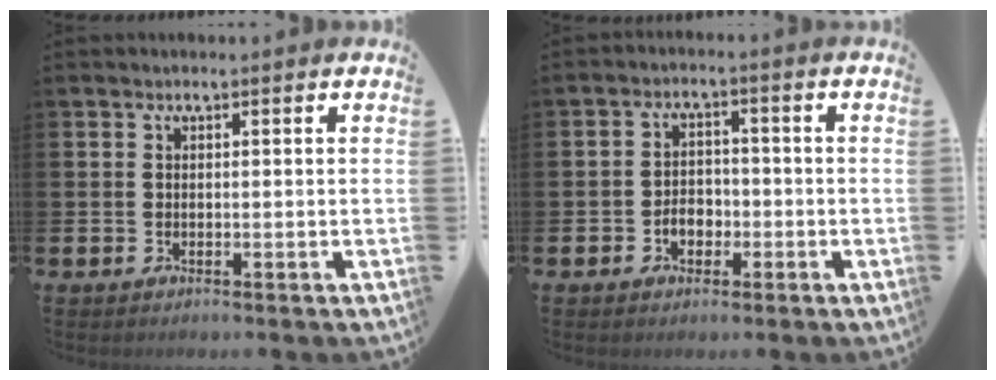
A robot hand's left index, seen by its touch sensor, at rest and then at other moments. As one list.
[{"total": 3.0, "force": [-1.2, 2.3, 1.7], "torque": [-0.013, -0.005, -0.030]}]